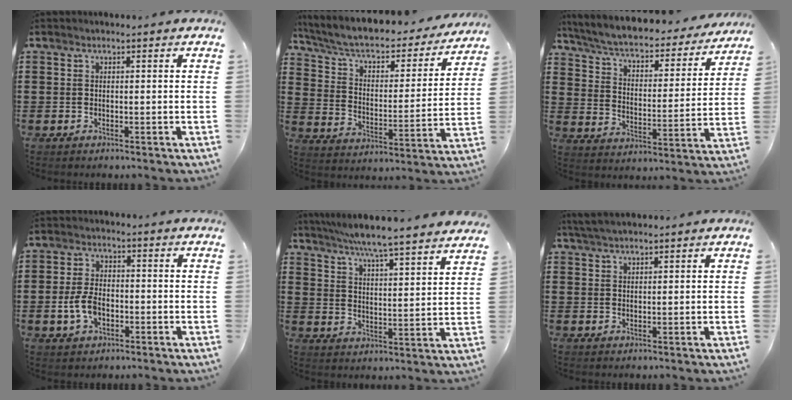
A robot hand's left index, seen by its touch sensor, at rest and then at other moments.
{"total": 5.7, "force": [4.6, 1.6, 2.9], "torque": [-0.079, -0.039, 0.075]}
{"total": 4.9, "force": [4.3, 0.5, 2.2], "torque": [-0.064, -0.037, 0.067]}
{"total": 5.4, "force": [-1.4, 3.2, 4.1], "torque": [-0.101, -0.002, -0.031]}
{"total": 5.7, "force": [5.2, -1.1, 2.0], "torque": [-0.064, -0.042, 0.084]}
{"total": 2.2, "force": [2.0, 0.1, 1.0], "torque": [-0.023, 0.003, 0.038]}